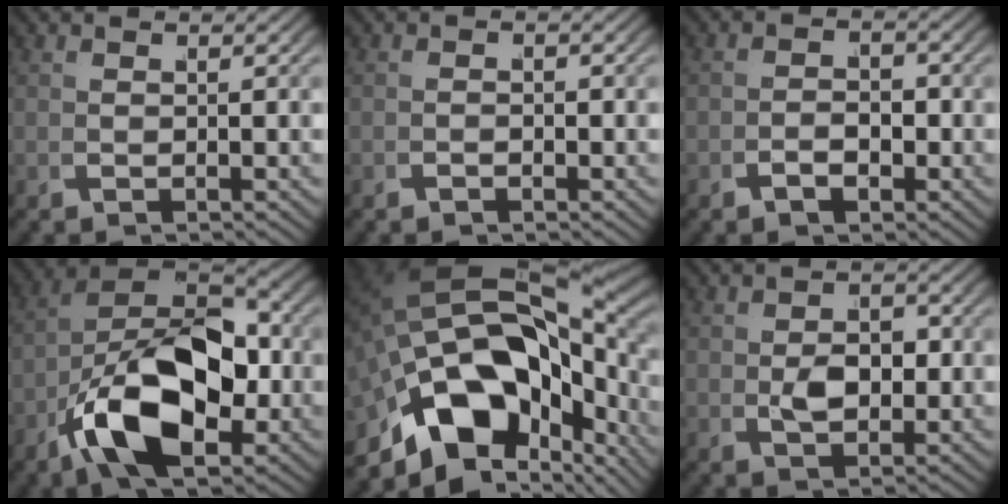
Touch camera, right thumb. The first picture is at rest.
{"total": 0.6, "force": [-0.6, 0.2, -0.1], "torque": [0.015, 0.003, -0.015]}
{"total": 1.8, "force": [-0.9, 1.1, 1.1], "torque": [-0.001, -0.001, -0.019]}
{"total": 15.8, "force": [-1.2, 9.7, 12.4], "torque": [-0.233, -0.033, -0.015]}
{"total": 18.9, "force": [0.1, 11.8, 14.7], "torque": [-0.274, -0.038, 0.015]}
{"total": 3.0, "force": [0.2, 1.9, 2.3], "torque": [-0.035, -0.005, 0.008]}